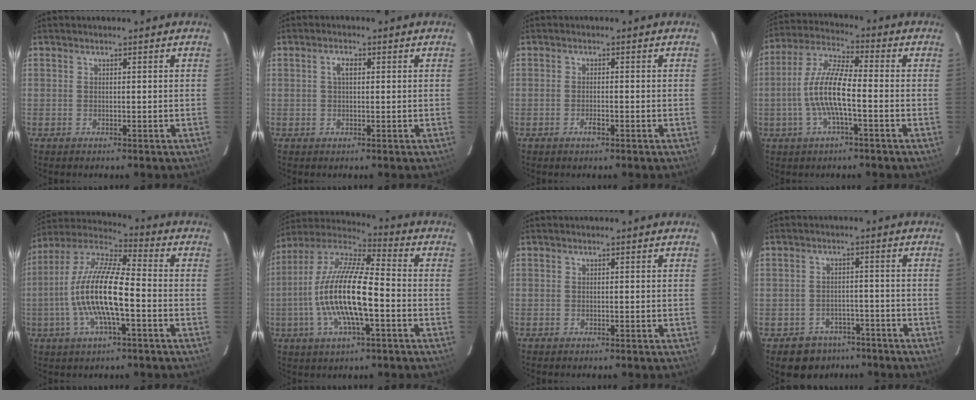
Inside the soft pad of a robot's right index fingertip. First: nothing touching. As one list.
[{"total": 2.2, "force": [0.5, 1.1, 1.9], "torque": [-0.036, 0.008, 0.009]}, {"total": 1.7, "force": [-0.9, 0.6, 1.3], "torque": [-0.026, 0.000, -0.016]}, {"total": 10.5, "force": [-2.3, 2.1, 10.1], "torque": [-0.213, 0.007, -0.047]}, {"total": 15.7, "force": [-3.3, 3.9, 14.8], "torque": [-0.291, 0.001, -0.071]}, {"total": 17.5, "force": [-3.7, 4.6, 16.5], "torque": [-0.321, -0.003, -0.079]}, {"total": 0.0}, {"total": 6.4, "force": [-4.3, 4.7, 0.5], "torque": [-0.021, 0.030, -0.051]}]